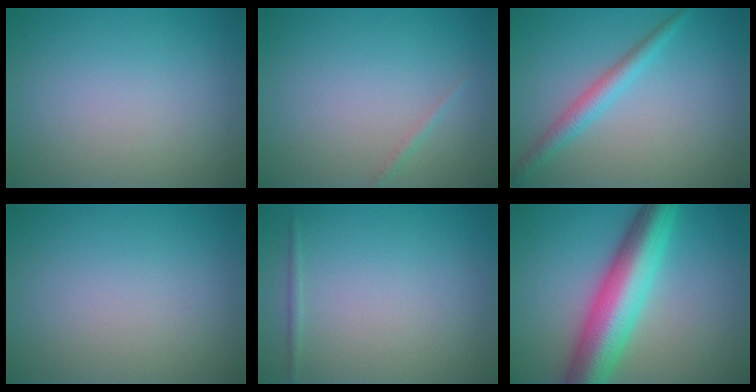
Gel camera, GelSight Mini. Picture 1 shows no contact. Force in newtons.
{"total": 0.6, "press": 0.6, "slide": 0.0}
{"total": 2.4, "press": 2.4, "slide": 0.1}
{"total": 0.0}
{"total": 0.5, "press": 0.5, "slide": 0.1}
{"total": 9.1, "press": 9.1, "slide": 0.4}